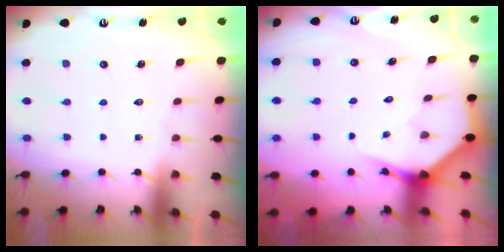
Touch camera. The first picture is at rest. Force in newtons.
{"total": 4.0, "press": 4.0, "slide": 0.2}